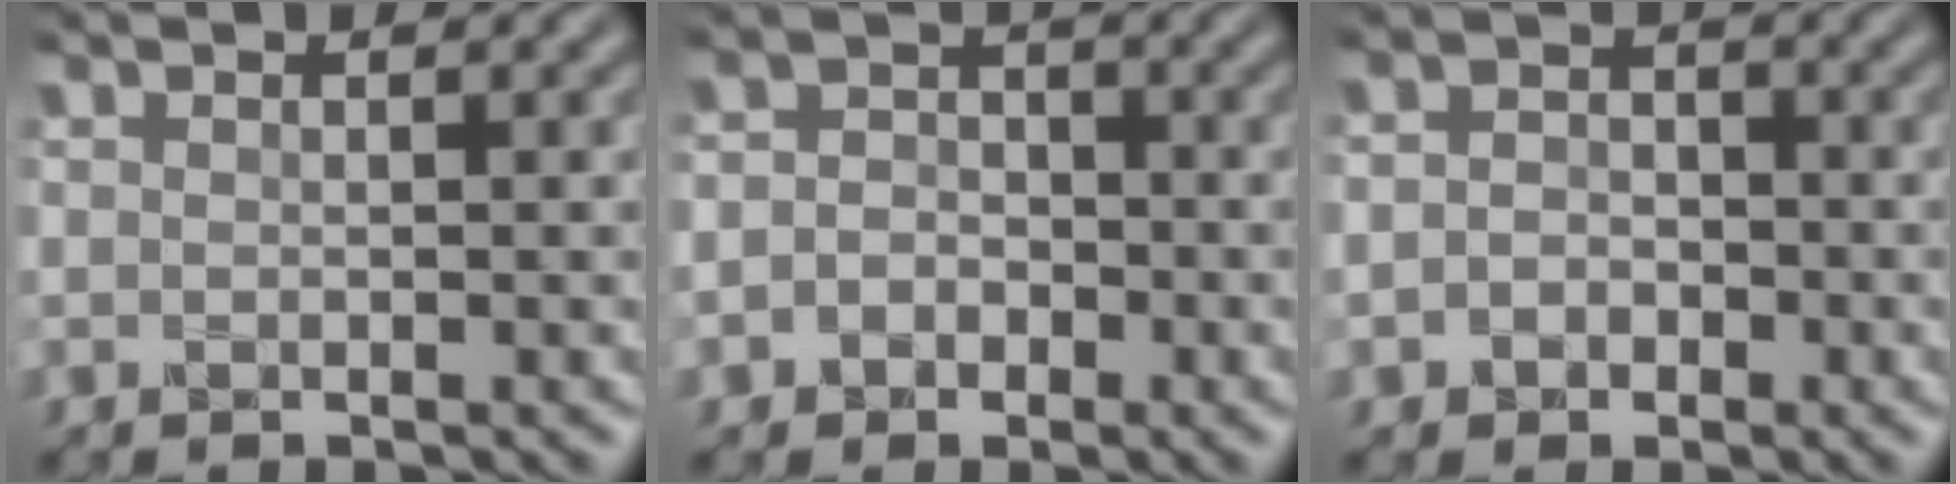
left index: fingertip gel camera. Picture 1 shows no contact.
{"total": 2.3, "force": [-1.0, 1.9, 0.6], "torque": [0.001, 0.007, -0.031]}
{"total": 1.9, "force": [-0.8, 1.6, 0.6], "torque": [-0.012, 0.004, -0.020]}